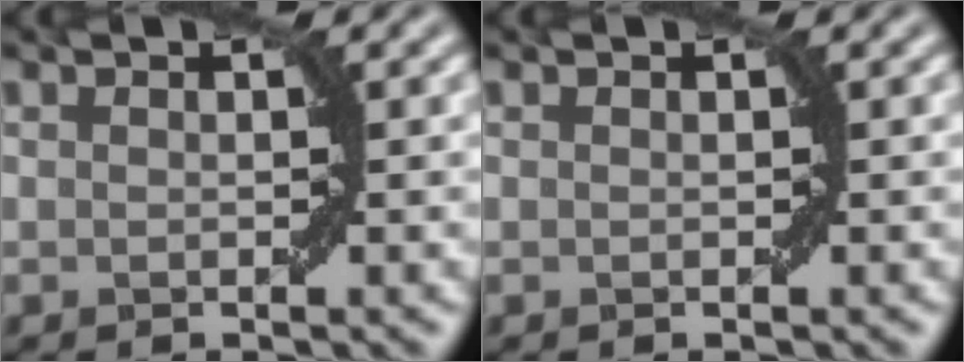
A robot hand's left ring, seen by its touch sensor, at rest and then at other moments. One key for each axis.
{"total": 0.0}